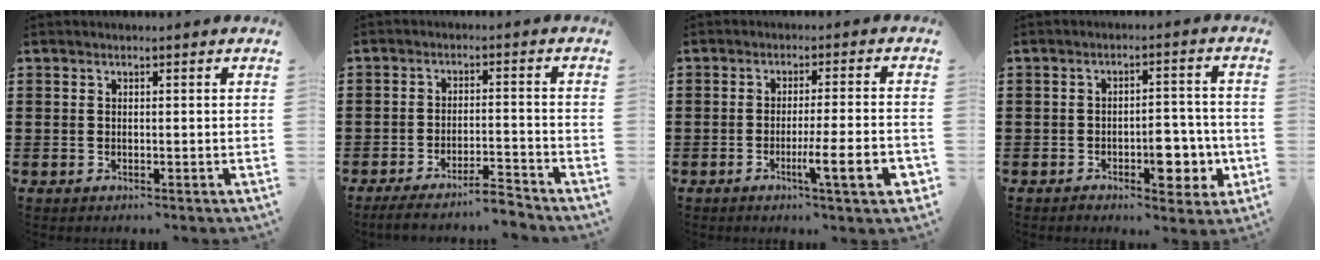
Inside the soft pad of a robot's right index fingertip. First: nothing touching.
{"total": 4.9, "force": [-4.5, 0.0, 2.0], "torque": [-0.040, -0.010, -0.087]}
{"total": 8.3, "force": [-3.0, 0.6, 7.8], "torque": [-0.123, -0.006, -0.049]}
{"total": 6.7, "force": [-2.6, 3.3, 5.2], "torque": [-0.058, 0.003, -0.046]}